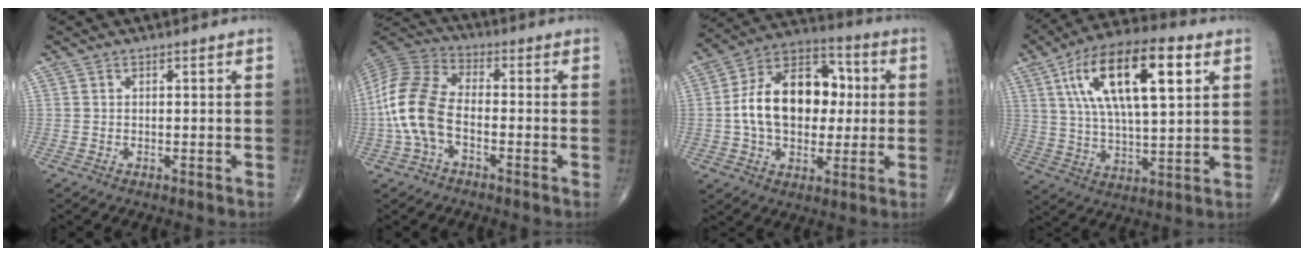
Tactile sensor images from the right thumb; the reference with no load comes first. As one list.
[{"total": 12.9, "force": [-2.8, 7.2, 10.4], "torque": [-0.228, 0.034, -0.062]}, {"total": 19.1, "force": [0.9, 12.8, 14.2], "torque": [-0.202, 0.029, 0.011]}, {"total": 20.8, "force": [7.4, 8.0, 17.7], "torque": [-0.302, 0.000, 0.122]}]